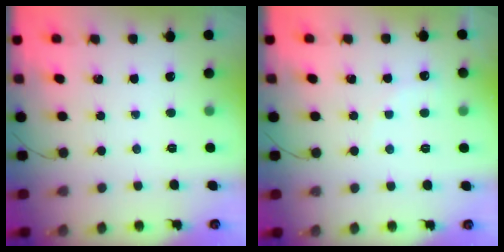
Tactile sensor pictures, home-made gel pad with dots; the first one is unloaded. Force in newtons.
{"total": 5.3, "press": 5.2, "slide": 1.0}